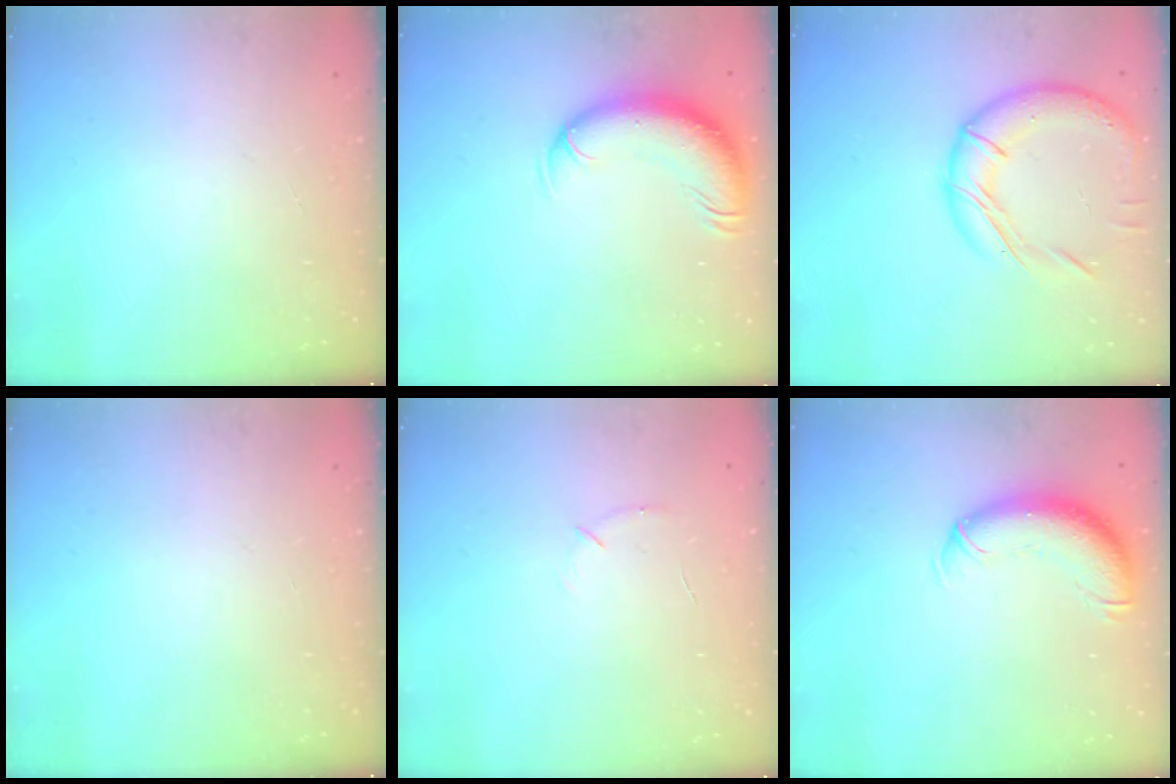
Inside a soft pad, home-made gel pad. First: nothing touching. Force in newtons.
{"total": 12.3, "press": 11.8, "slide": 3.3}
{"total": 16.4, "press": 16.3, "slide": 1.9}
{"total": 0.0}
{"total": 4.6, "press": 4.4, "slide": 1.2}
{"total": 11.8, "press": 11.5, "slide": 2.6}